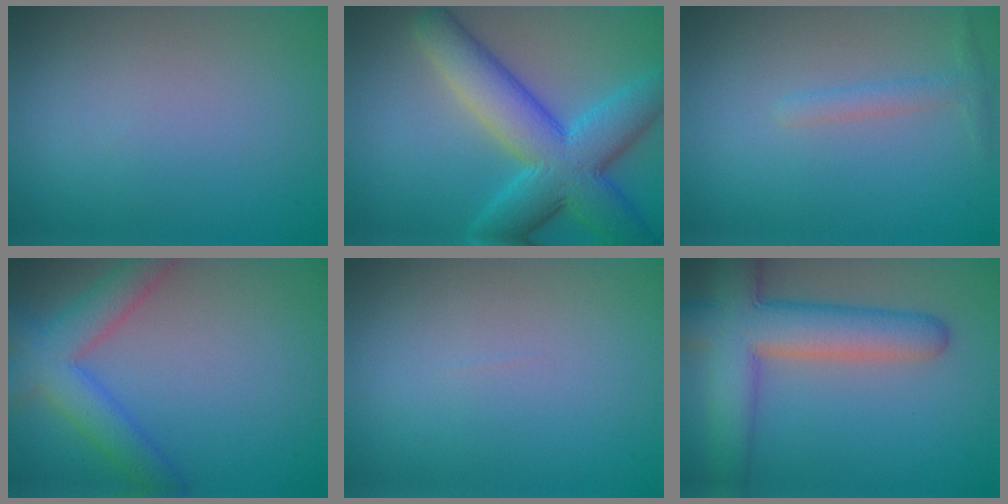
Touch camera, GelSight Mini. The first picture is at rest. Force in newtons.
{"total": 9.7, "press": 9.7, "slide": 0.2}
{"total": 1.5, "press": 1.5, "slide": 0.0}
{"total": 5.4, "press": 5.4, "slide": 0.2}
{"total": 0.0}
{"total": 8.8, "press": 8.8, "slide": 0.4}